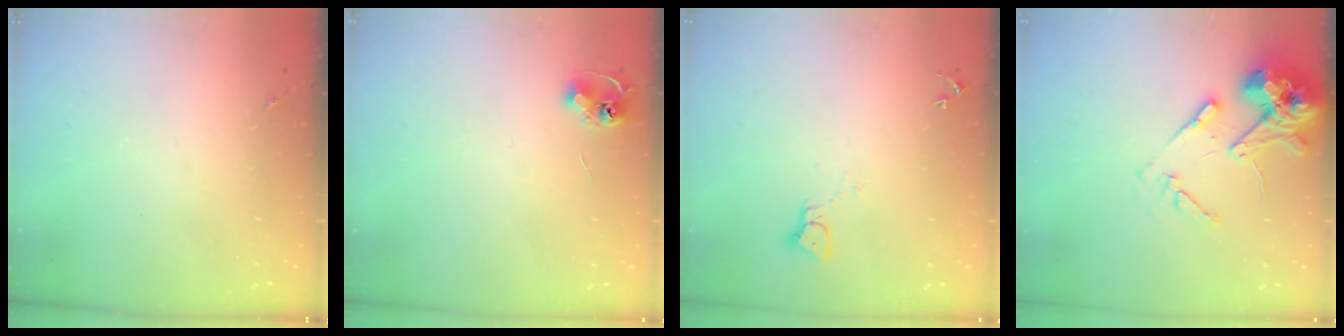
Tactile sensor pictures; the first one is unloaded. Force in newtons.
{"total": 6.6, "press": 6.6, "slide": 0.5}
{"total": 2.1, "press": 2.1, "slide": 0.2}
{"total": 14.9, "press": 14.7, "slide": 2.3}